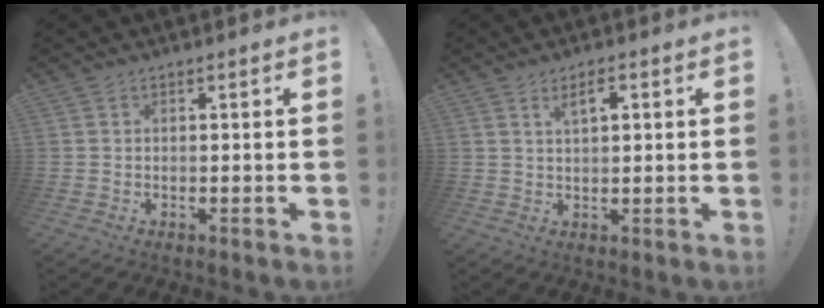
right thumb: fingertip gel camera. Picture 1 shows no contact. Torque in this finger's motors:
{"motor_torque": [-0.01, 0.02, 0.00, 0.11, 0.02]}